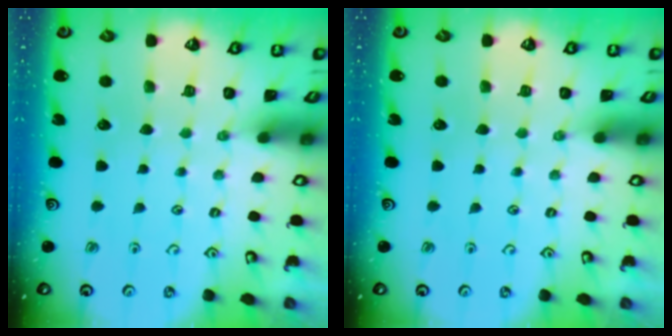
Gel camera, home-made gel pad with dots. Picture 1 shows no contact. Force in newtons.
{"total": 0.0}